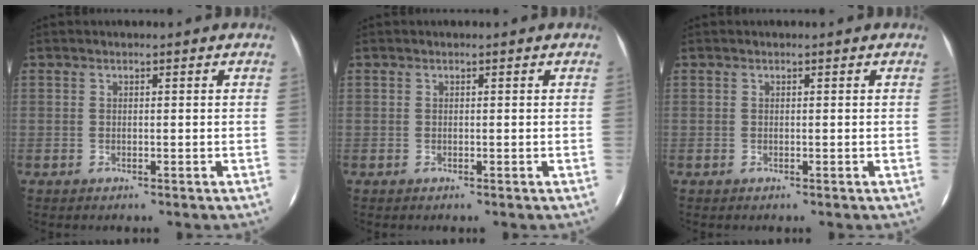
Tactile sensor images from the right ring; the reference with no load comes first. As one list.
[{"total": 0.0}, {"total": 0.0}]